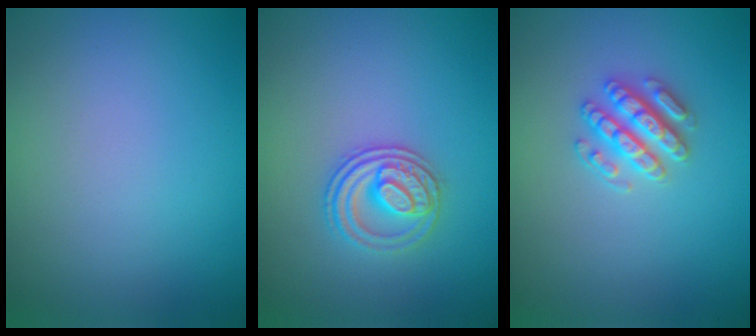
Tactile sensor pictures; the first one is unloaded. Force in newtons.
{"total": 2.8, "press": 2.6, "slide": 1.1}
{"total": 3.0, "press": 2.8, "slide": 1.1}